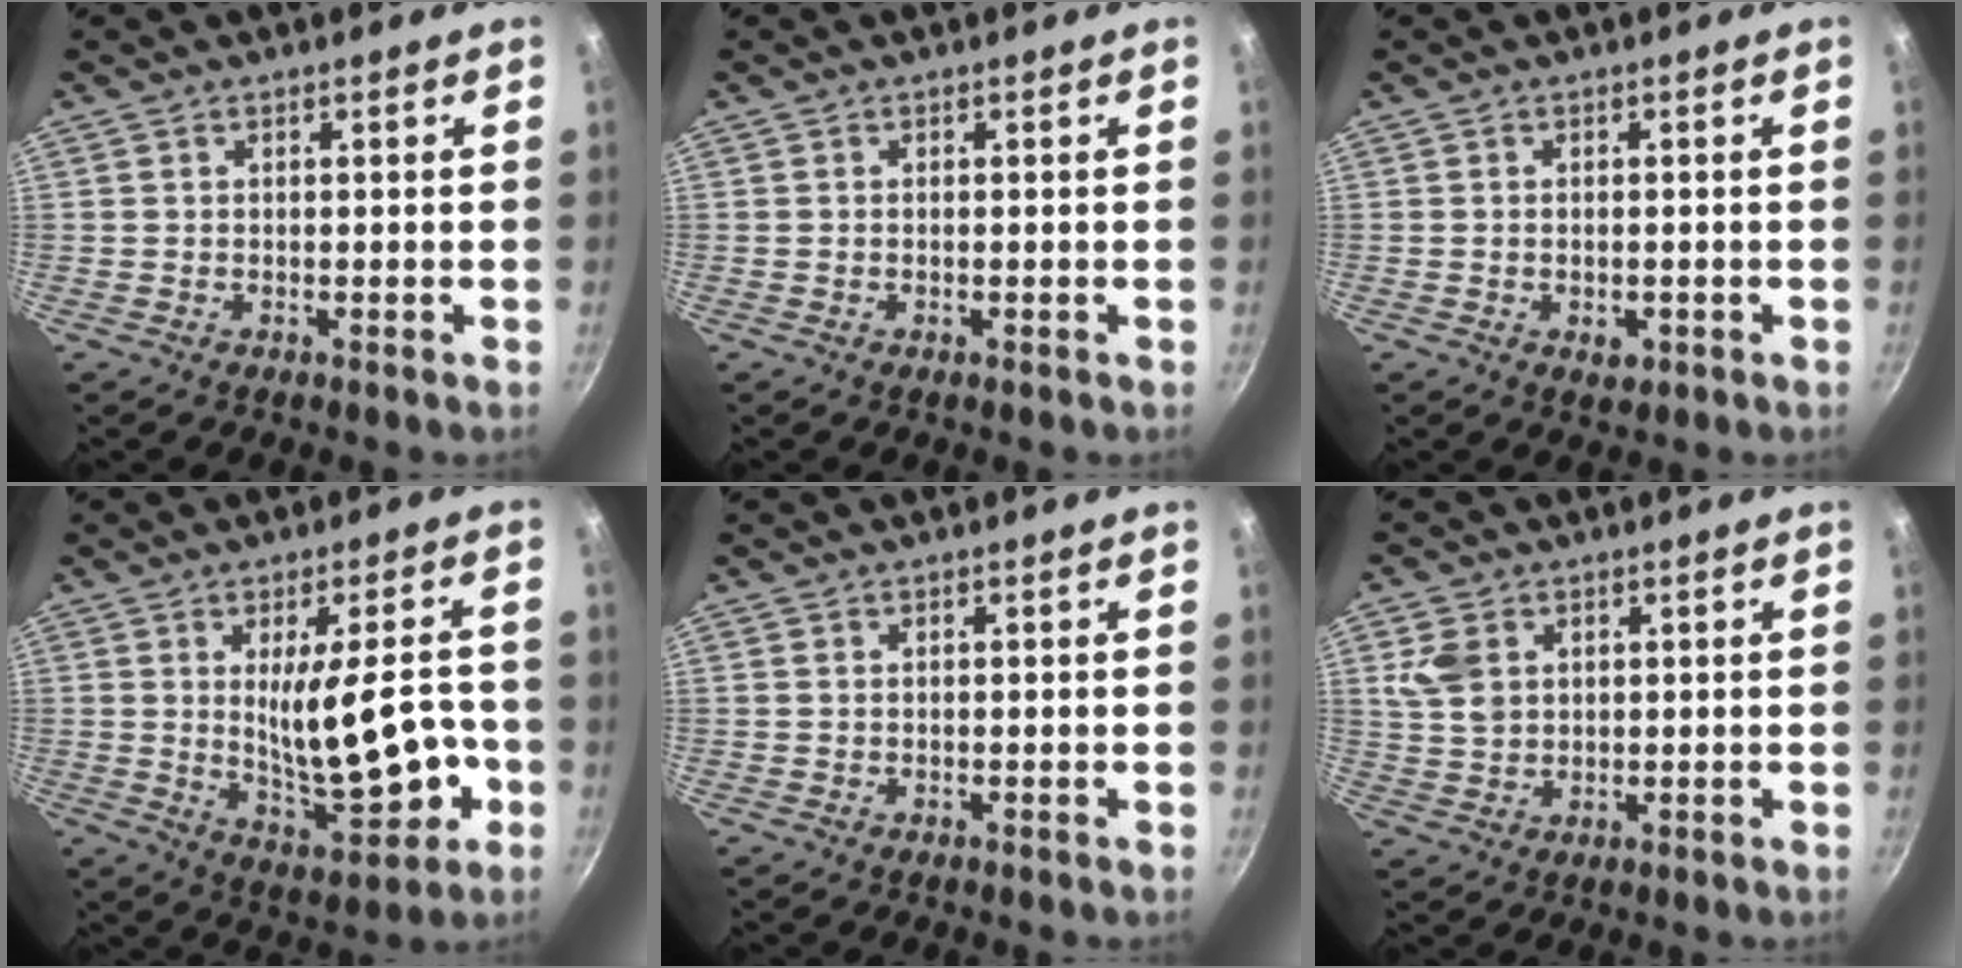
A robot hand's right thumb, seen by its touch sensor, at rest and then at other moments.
{"total": 0.0}
{"total": 2.4, "force": [-0.7, 1.5, 1.6], "torque": [-0.024, -0.002, -0.009]}
{"total": 15.1, "force": [-1.6, 5.8, 13.9], "torque": [-0.185, -0.017, -0.005]}
{"total": 0.0}
{"total": 6.1, "force": [2.0, 4.5, 3.6], "torque": [-0.061, -0.002, 0.042]}